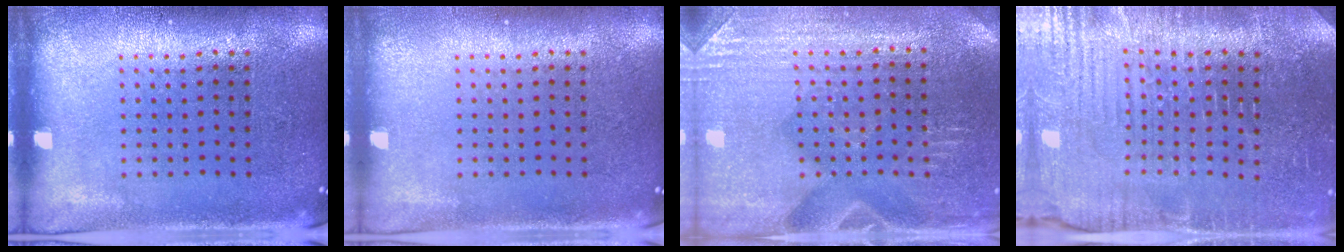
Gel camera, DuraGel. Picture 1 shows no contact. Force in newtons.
{"total": 0.0}
{"total": 3.0, "press": 3.0, "slide": 0.2}
{"total": 4.0, "press": 3.9, "slide": 1.0}